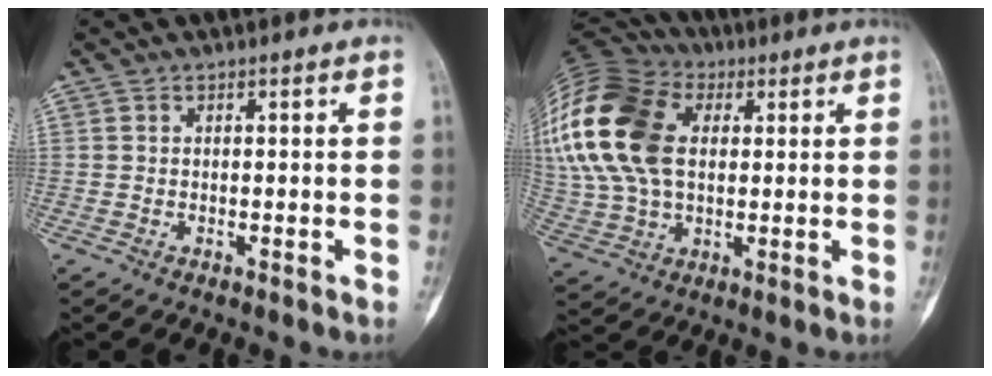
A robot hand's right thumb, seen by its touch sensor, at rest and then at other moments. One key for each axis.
{"total": 26.5, "fx": 6.0, "fy": 17.2, "fz": 19.2, "tx": -0.449, "ty": 0.034, "tz": 0.113}